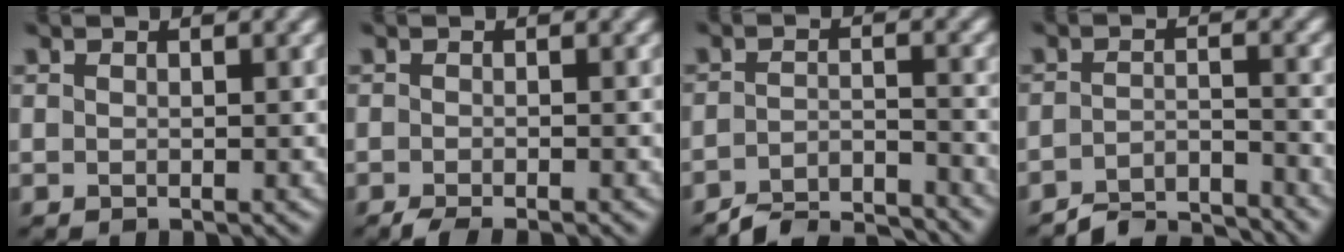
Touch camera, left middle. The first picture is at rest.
{"total": 1.4, "force": [-1.2, 0.0, 0.7], "torque": [-0.012, 0.002, -0.025]}
{"total": 5.8, "force": [-5.5, 1.0, 1.7], "torque": [-0.028, -0.004, -0.092]}
{"total": 5.2, "force": [-4.9, 0.8, 1.4], "torque": [-0.025, 0.000, -0.085]}